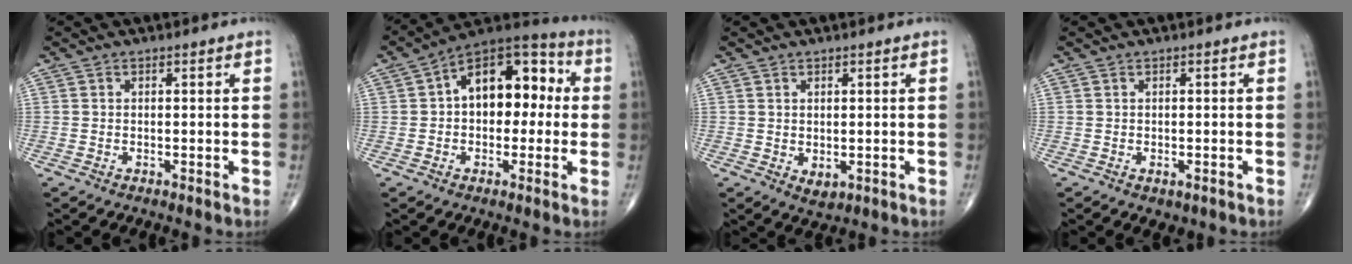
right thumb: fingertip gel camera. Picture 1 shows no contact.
{"total": 15.2, "force": [1.6, 9.3, 11.9], "torque": [-0.135, 0.044, 0.011]}
{"total": 2.2, "force": [-0.1, 1.5, 1.6], "torque": [-0.019, -0.005, 0.008]}
{"total": 1.4, "force": [-0.4, 0.9, 1.0], "torque": [-0.004, 0.002, 0.000]}